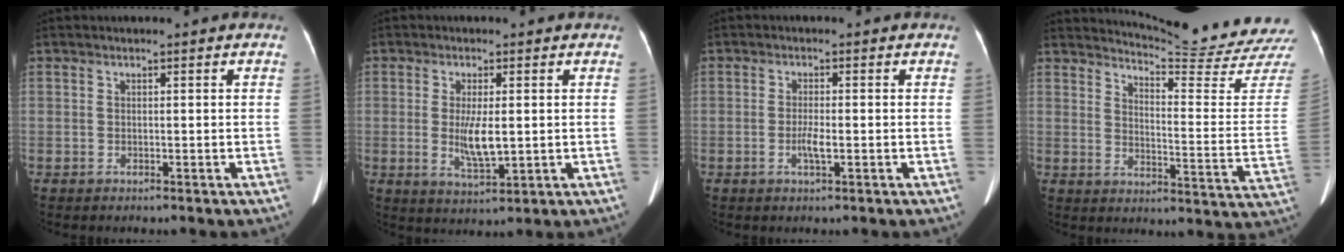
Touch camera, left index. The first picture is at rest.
{"total": 5.3, "force": [0.0, 1.3, 5.1], "torque": [-0.101, -0.014, 0.004]}
{"total": 2.3, "force": [-0.7, 0.3, 2.1], "torque": [-0.043, -0.003, -0.013]}
{"total": 19.2, "force": [18.6, -2.6, 3.7], "torque": [-0.065, -0.155, 0.218]}